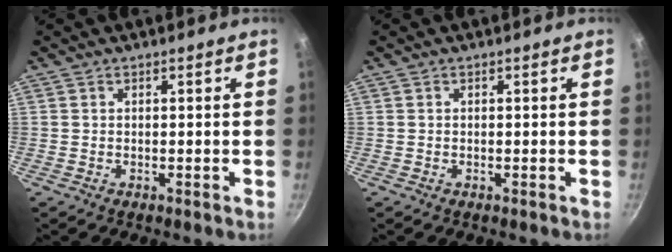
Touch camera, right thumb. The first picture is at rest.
{"total": 0.0}